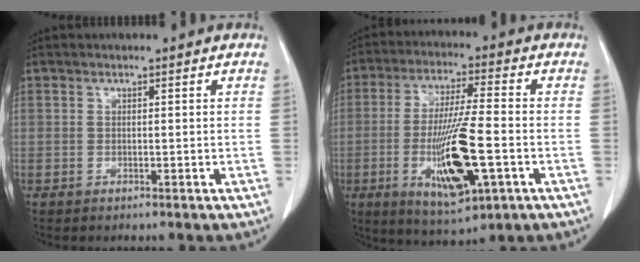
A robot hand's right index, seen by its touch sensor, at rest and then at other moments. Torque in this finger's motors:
{"motor_torque": [1.56, -0.42, 0.42, 0.21]}